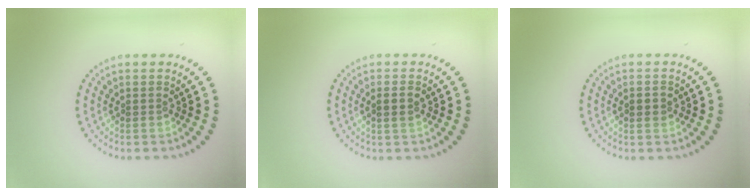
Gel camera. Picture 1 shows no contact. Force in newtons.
{"total": 1.5, "press": 1.4, "slide": 0.5}
{"total": 1.2, "press": 1.2, "slide": 0.2}